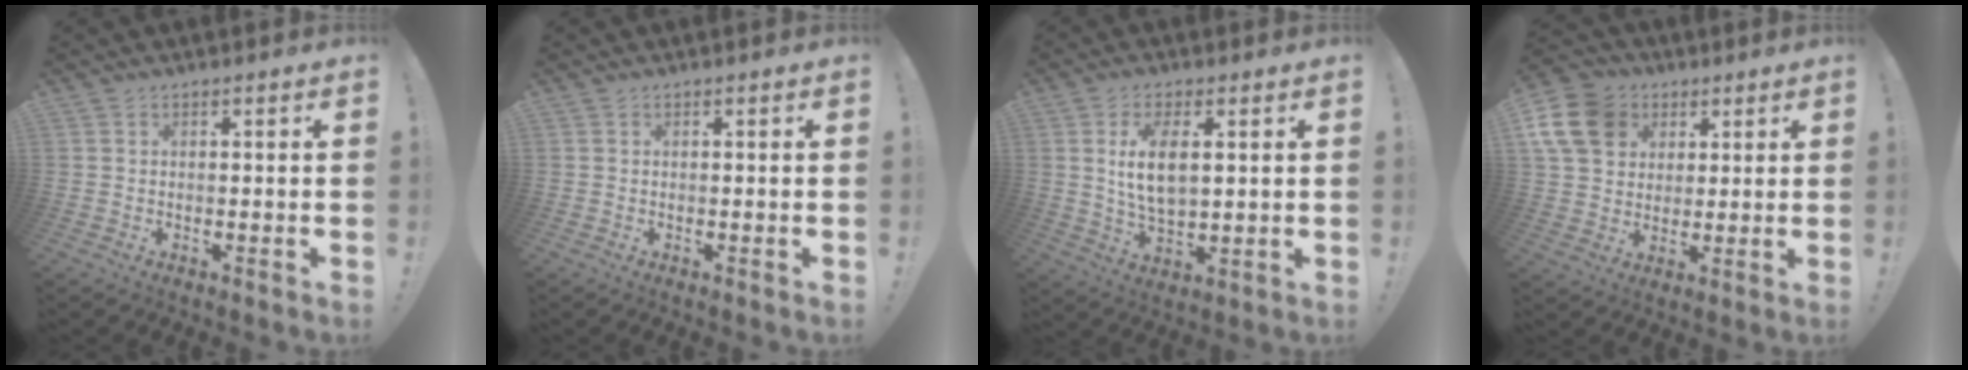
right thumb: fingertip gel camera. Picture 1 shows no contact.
{"total": 0.0}
{"total": 9.2, "force": [2.2, 4.4, 7.7], "torque": [-0.143, -0.011, 0.036]}
{"total": 15.0, "force": [5.4, 12.2, 7.0], "torque": [-0.112, -0.023, 0.109]}